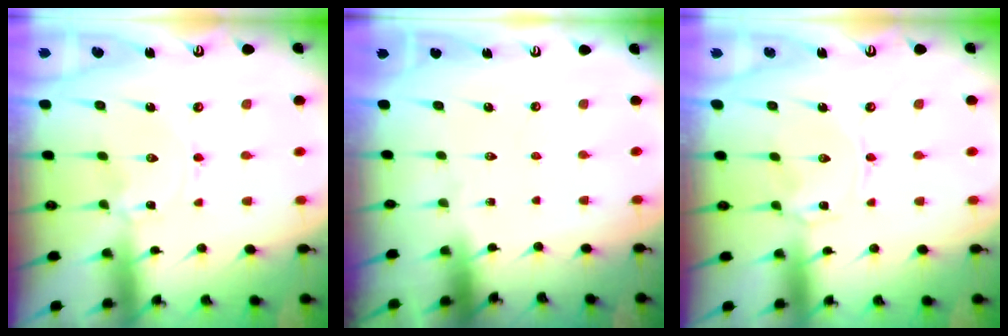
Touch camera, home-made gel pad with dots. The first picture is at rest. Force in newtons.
{"total": 0.0}
{"total": 0.8, "press": 0.7, "slide": 0.3}